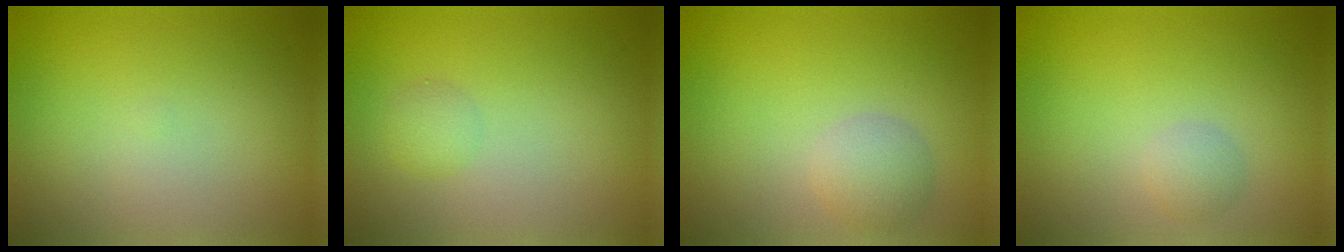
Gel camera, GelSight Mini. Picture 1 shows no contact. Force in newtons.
{"total": 1.4, "press": 1.4, "slide": 0.0}
{"total": 2.7, "press": 2.7, "slide": 0.1}
{"total": 1.4, "press": 1.4, "slide": 0.0}